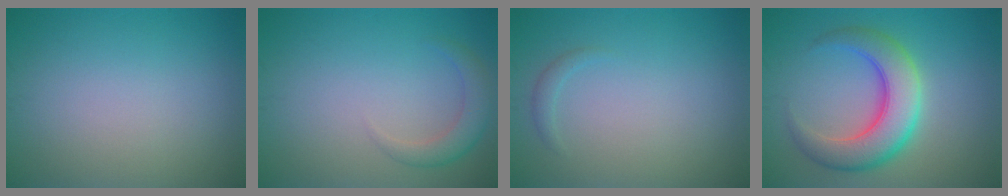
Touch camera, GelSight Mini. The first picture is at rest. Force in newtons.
{"total": 2.4, "press": 2.4, "slide": 0.4}
{"total": 0.8, "press": 0.8, "slide": 0.0}
{"total": 7.0, "press": 7.0, "slide": 0.2}